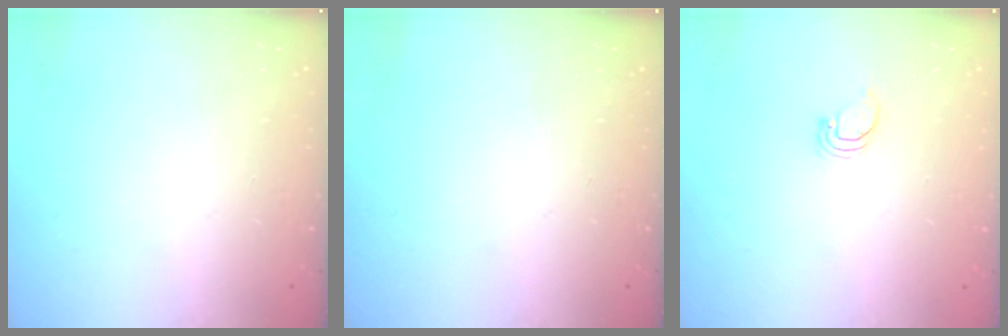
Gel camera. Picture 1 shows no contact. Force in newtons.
{"total": 0.0}
{"total": 0.9, "press": 0.9, "slide": 0.1}